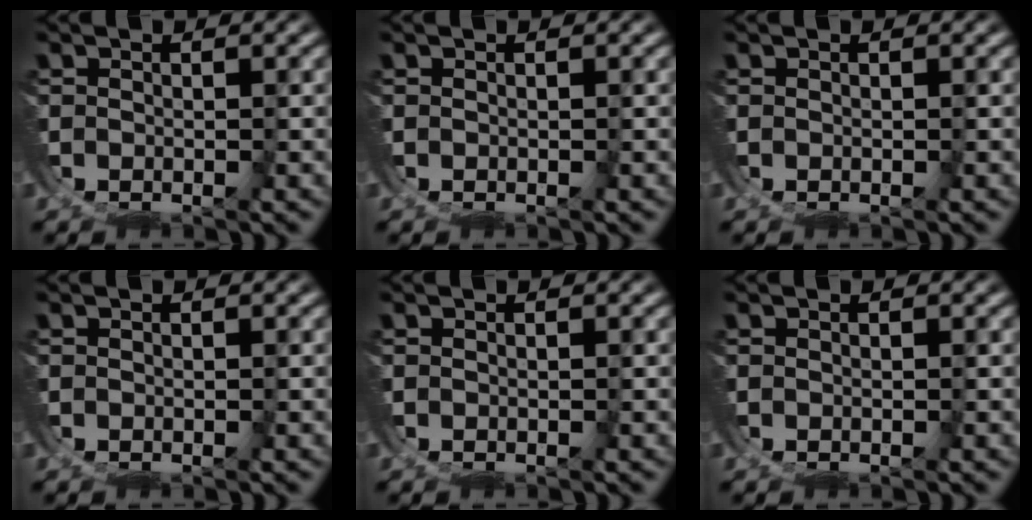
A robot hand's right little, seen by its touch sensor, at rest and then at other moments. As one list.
[{"total": 0.0}, {"total": 0.0}, {"total": 0.0}, {"total": 0.0}, {"total": 0.0}]